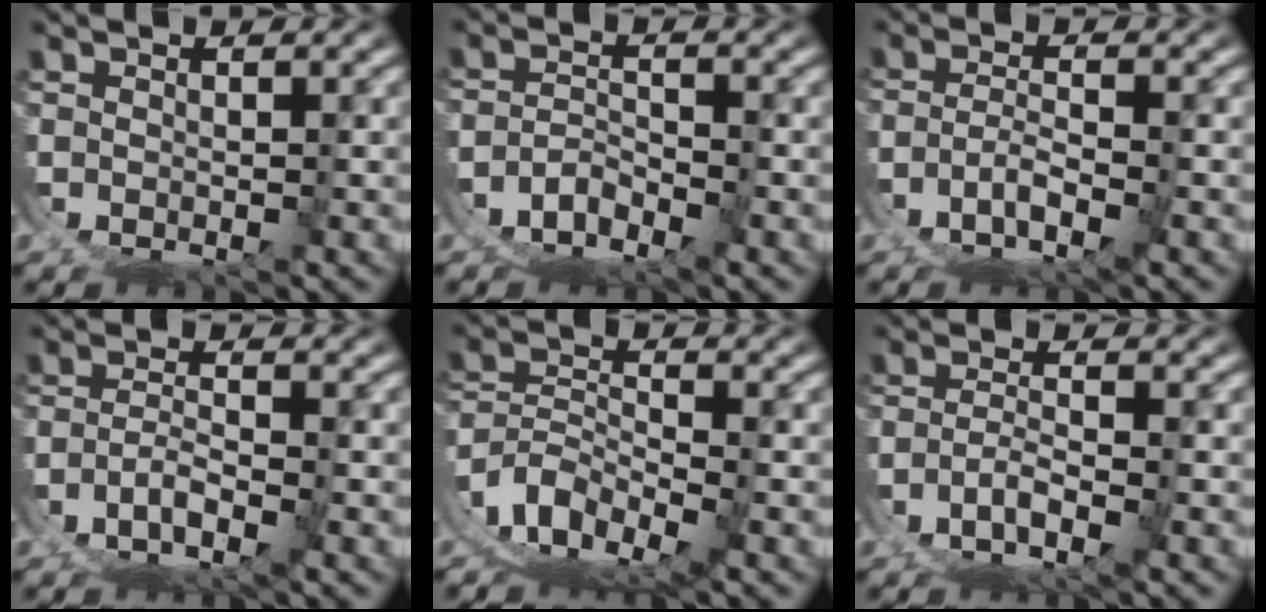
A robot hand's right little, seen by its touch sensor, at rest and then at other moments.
{"total": 5.7, "force": [-3.8, 3.7, 2.0], "torque": [-0.046, -0.017, -0.067]}
{"total": 3.5, "force": [-2.7, 0.0, 2.3], "torque": [-0.028, -0.008, -0.042]}
{"total": 3.5, "force": [-2.8, 0.2, 2.1], "torque": [-0.026, -0.007, -0.045]}
{"total": 10.1, "force": [-4.4, 7.4, 5.2], "torque": [-0.129, -0.043, -0.071]}
{"total": 3.4, "force": [-2.6, -0.1, 2.2], "torque": [-0.026, -0.006, -0.040]}